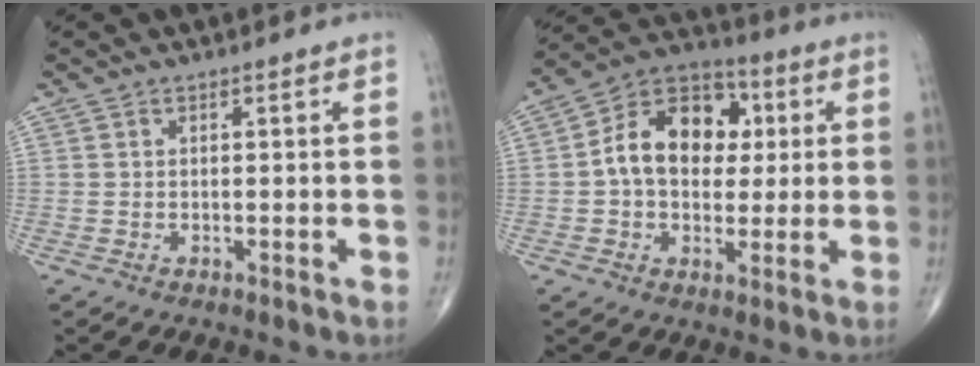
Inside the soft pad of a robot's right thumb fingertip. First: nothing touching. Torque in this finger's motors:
{"motor_torque": [-0.21, 1.31, 0.98, -0.12, 0.16]}